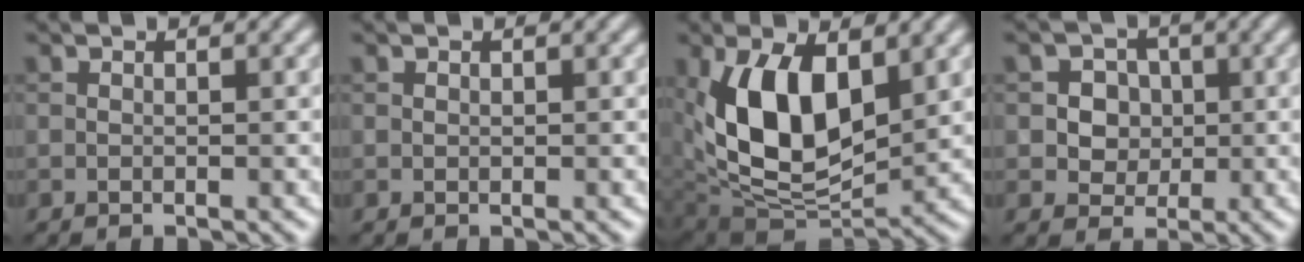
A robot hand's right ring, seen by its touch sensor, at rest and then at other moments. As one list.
[{"total": 0.0}, {"total": 10.2, "force": [2.4, 5.8, 8.0], "torque": [-0.152, -0.014, 0.042]}, {"total": 4.1, "force": [0.8, 3.7, 1.7], "torque": [-0.015, 0.007, 0.010]}]